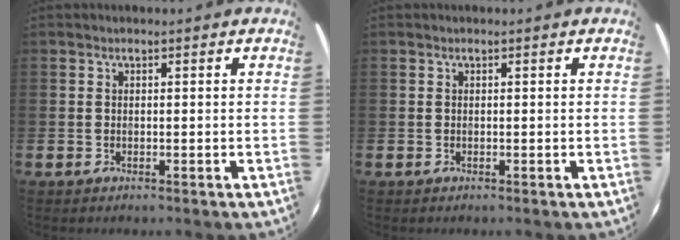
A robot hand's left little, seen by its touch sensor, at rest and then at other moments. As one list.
[{"total": 0.0}]